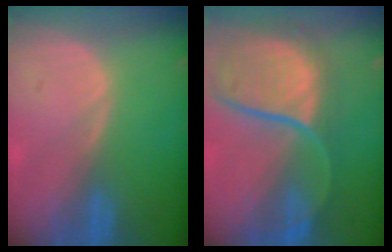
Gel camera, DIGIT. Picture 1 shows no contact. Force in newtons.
{"total": 12.1, "press": 9.8, "slide": 7.1}